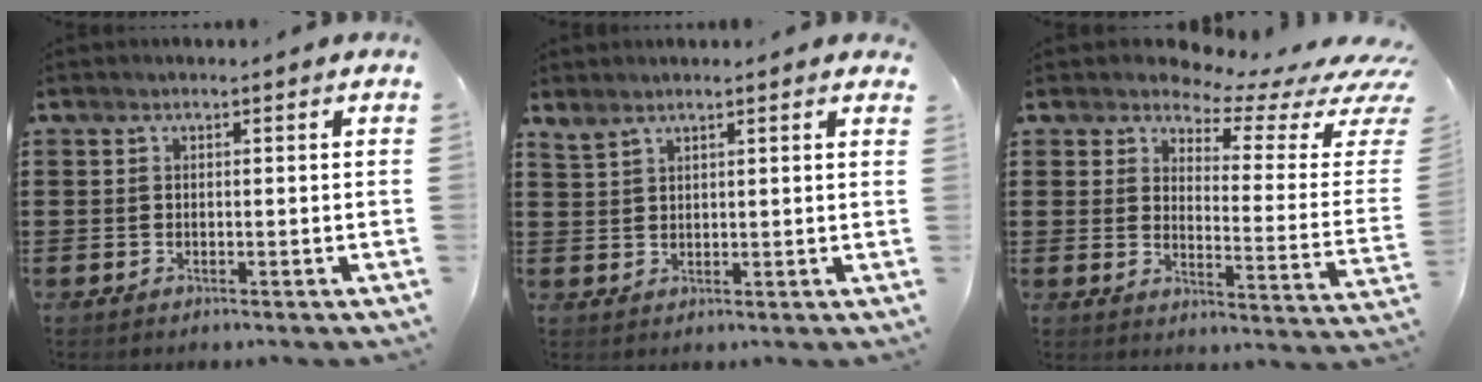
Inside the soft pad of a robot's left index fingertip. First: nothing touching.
{"total": 2.4, "force": [2.1, 0.8, 0.9], "torque": [-0.021, 0.002, 0.040]}
{"total": 4.7, "force": [4.0, 1.4, 2.0], "torque": [-0.046, -0.032, 0.063]}